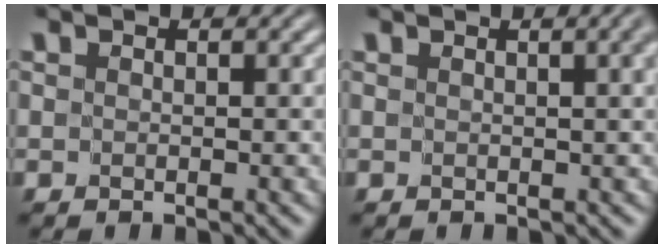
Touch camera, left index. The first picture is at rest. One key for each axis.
{"total": 2.6, "fx": 1.0, "fy": 0.8, "fz": 2.3, "tx": -0.014, "ty": 0.006, "tz": 0.004}